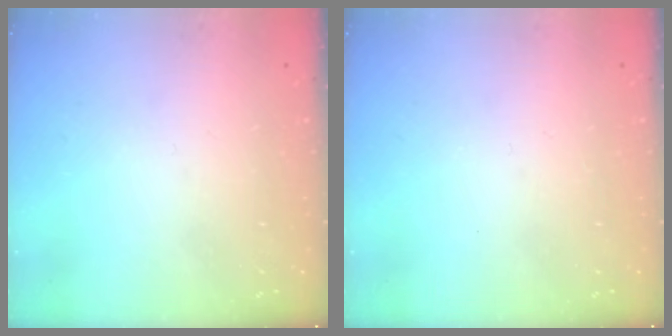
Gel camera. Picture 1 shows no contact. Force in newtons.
{"total": 0.0}